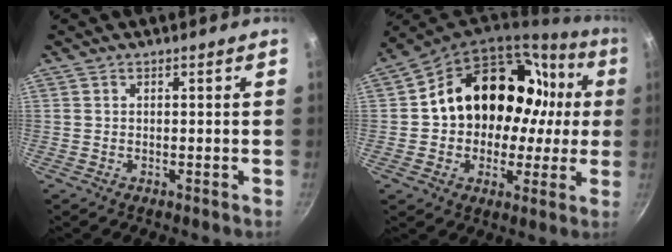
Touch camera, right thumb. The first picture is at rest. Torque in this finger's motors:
{"motor_torque": [2.48, 2.52, 0.77, -0.45, 0.13]}